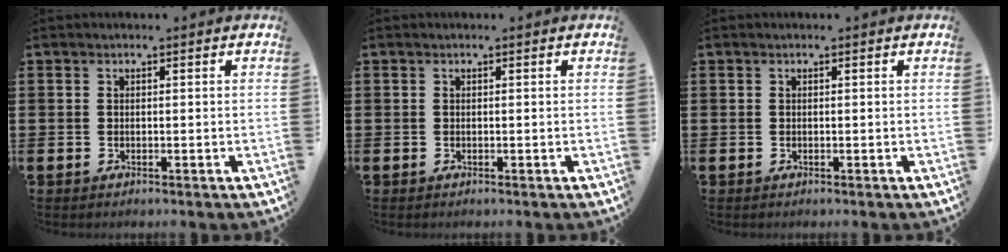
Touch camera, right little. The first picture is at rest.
{"total": 0.0}
{"total": 0.0}